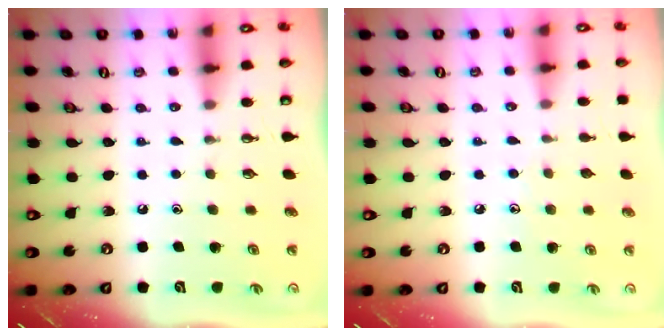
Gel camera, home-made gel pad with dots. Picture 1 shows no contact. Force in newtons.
{"total": 3.5, "press": 3.5, "slide": 0.4}